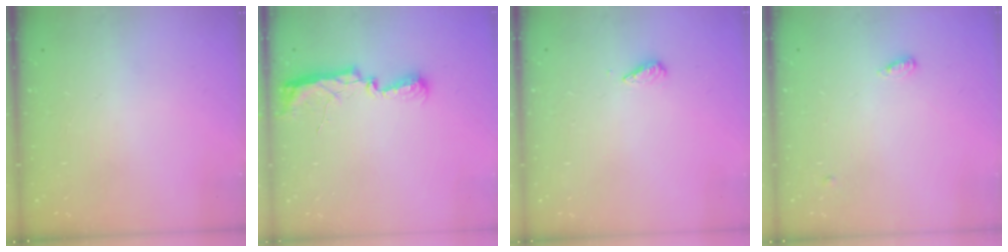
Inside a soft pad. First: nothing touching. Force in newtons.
{"total": 11.5, "press": 10.2, "slide": 5.3}
{"total": 2.9, "press": 2.9, "slide": 0.4}
{"total": 4.0, "press": 3.9, "slide": 0.7}